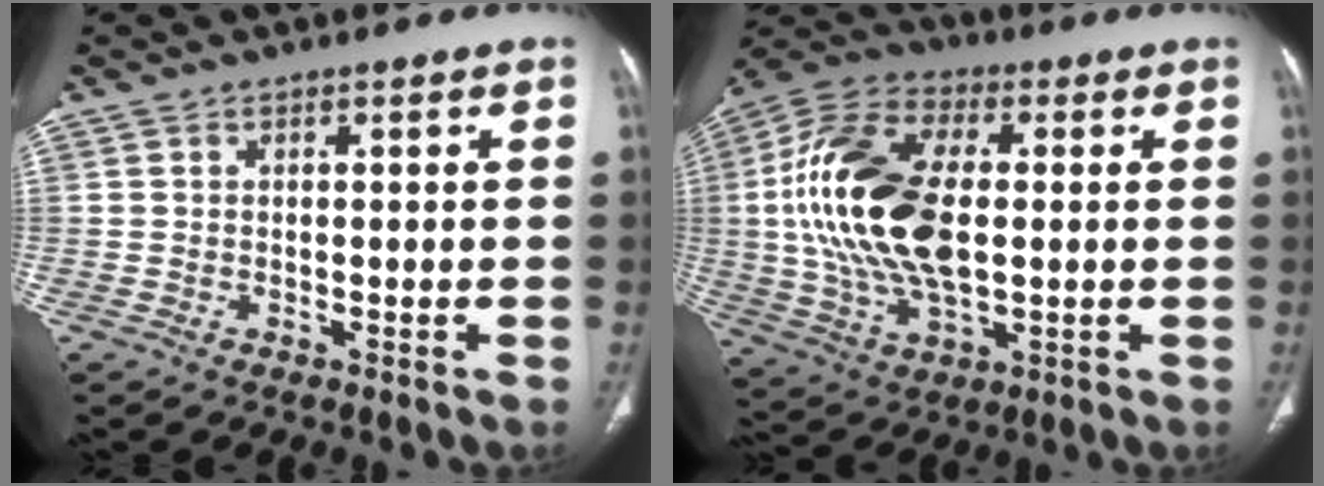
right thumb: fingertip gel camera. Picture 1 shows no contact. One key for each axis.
{"total": 22.0, "fx": 1.2, "fy": 11.8, "fz": 18.5, "tx": -0.379, "ty": 0.005, "tz": 0.022}